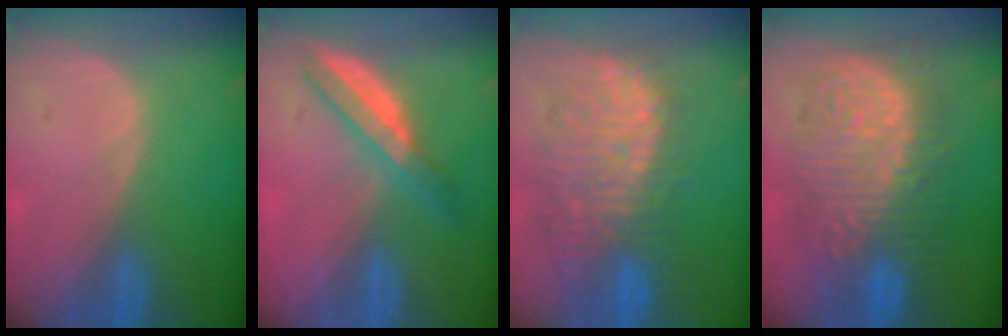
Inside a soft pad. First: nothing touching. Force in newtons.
{"total": 5.7, "press": 5.2, "slide": 2.5}
{"total": 11.5, "press": 10.5, "slide": 4.8}
{"total": 13.4, "press": 13.3, "slide": 1.2}